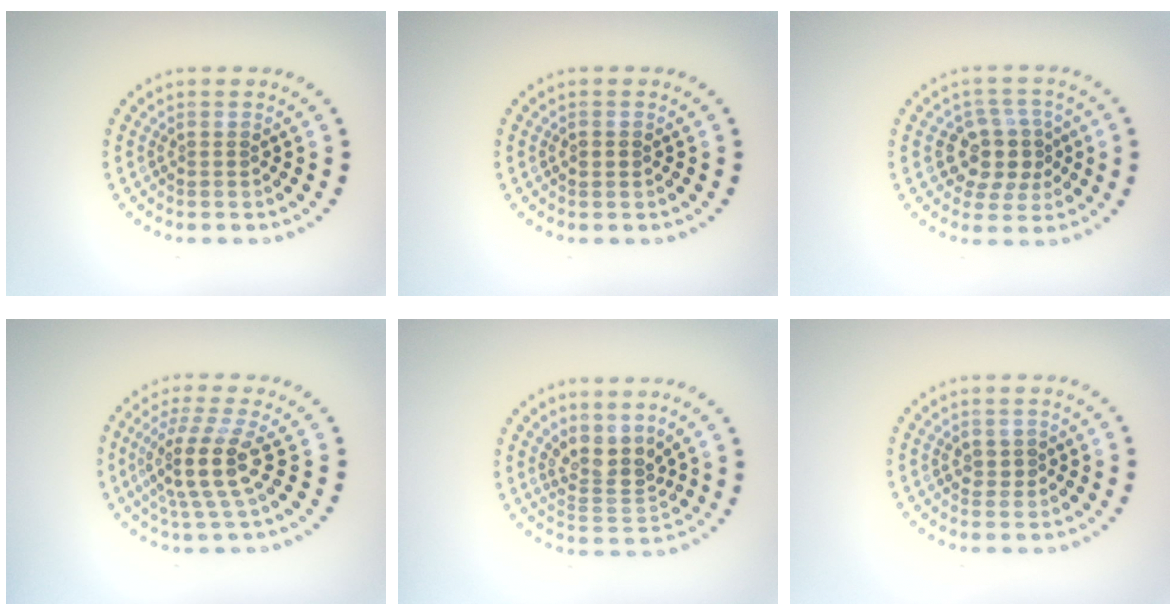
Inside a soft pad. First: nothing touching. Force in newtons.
{"total": 1.1, "press": 1.1, "slide": 0.1}
{"total": 4.5, "press": 4.2, "slide": 1.8}
{"total": 4.3, "press": 3.3, "slide": 2.7}
{"total": 3.3, "press": 2.5, "slide": 2.2}
{"total": 1.0, "press": 0.9, "slide": 0.3}